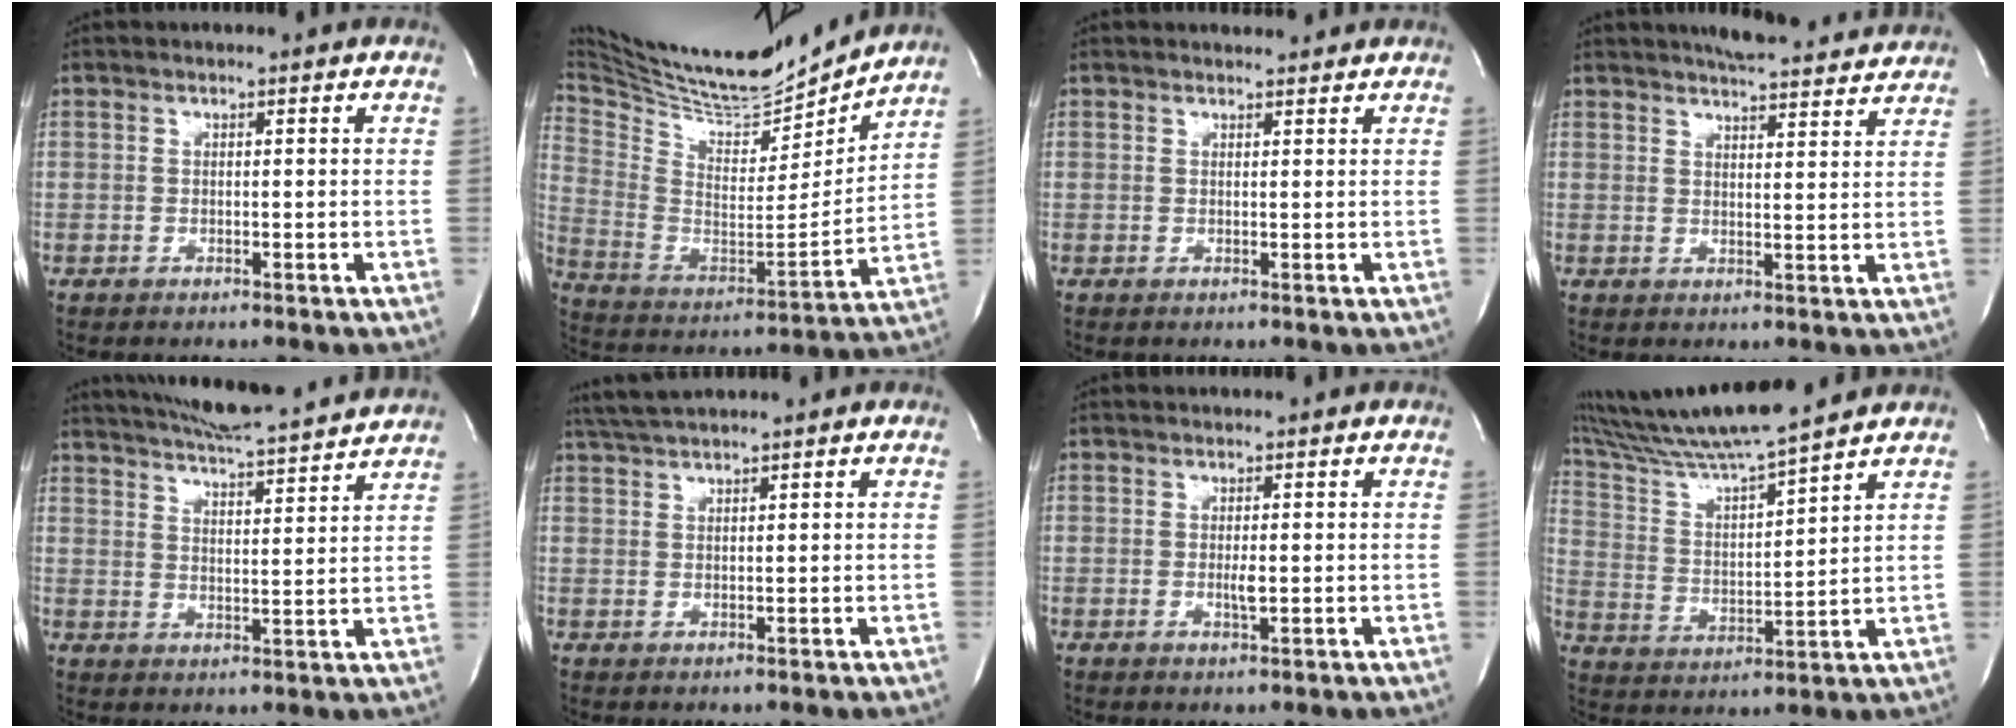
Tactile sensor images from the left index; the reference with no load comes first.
{"total": 22.8, "force": [21.0, 3.3, 8.3], "torque": [-0.159, -0.037, 0.334]}
{"total": 1.5, "force": [1.5, 0.3, 0.1], "torque": [-0.012, 0.002, 0.020]}
{"total": 11.6, "force": [10.8, 1.6, 3.9], "torque": [-0.052, -0.001, 0.128]}
{"total": 15.8, "force": [14.5, 0.9, 6.3], "torque": [-0.110, 0.010, 0.206]}
{"total": 4.3, "force": [3.9, -0.3, 1.8], "torque": [-0.037, 0.024, 0.078]}
{"total": 1.4, "force": [0.1, 0.2, 1.3], "torque": [-0.028, -0.004, 0.003]}
{"total": 15.4, "force": [14.0, -0.8, 6.5], "torque": [-0.133, 0.004, 0.245]}